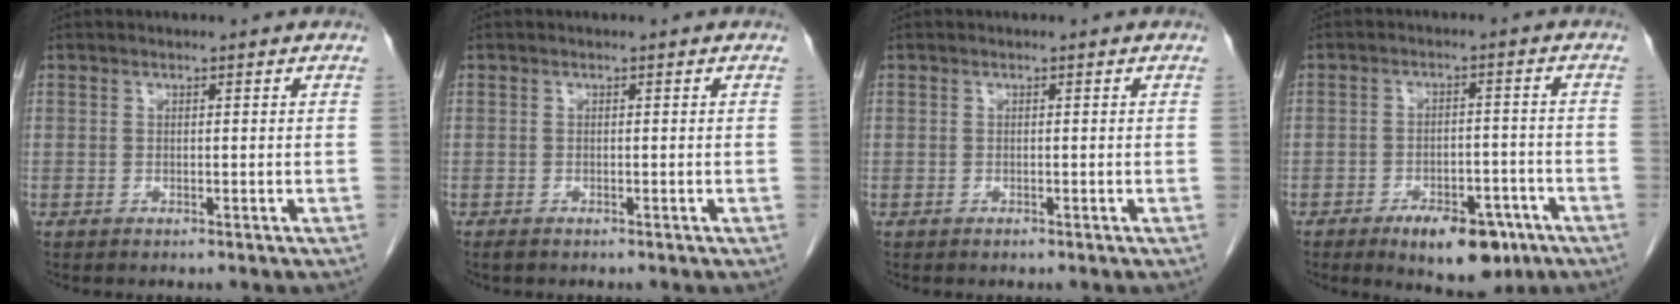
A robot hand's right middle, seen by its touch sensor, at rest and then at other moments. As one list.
[{"total": 0.5, "force": [-0.5, 0.2, 0.2], "torque": [-0.008, -0.001, -0.008]}, {"total": 0.0}, {"total": 9.7, "force": [-6.0, 4.3, 6.3], "torque": [-0.080, 0.000, -0.084]}]